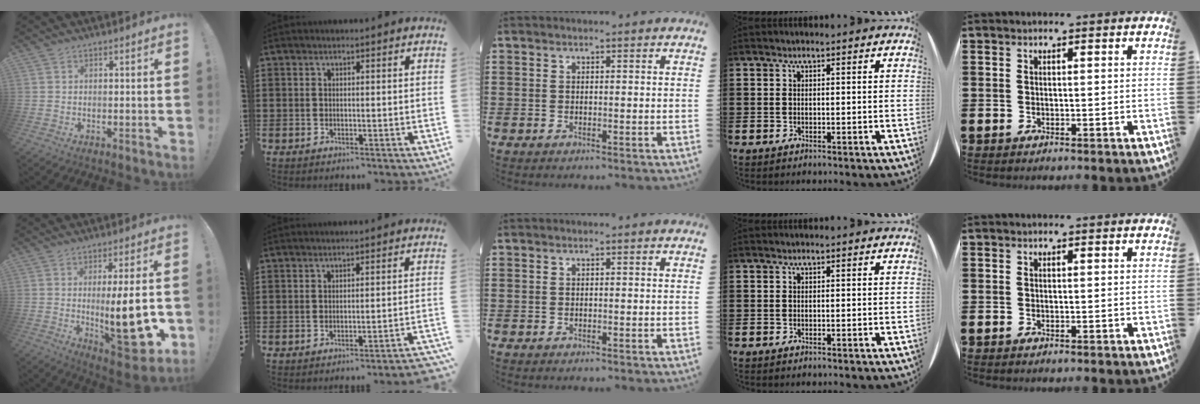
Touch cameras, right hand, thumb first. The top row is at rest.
{"thumb": {"total": 17.9, "force": [-1.3, 5.1, 17.1], "torque": [-0.239, -0.012, -0.011]}, "index": {"total": 1.6, "force": [-1.4, -0.5, 0.8], "torque": [-0.013, -0.004, -0.027]}}